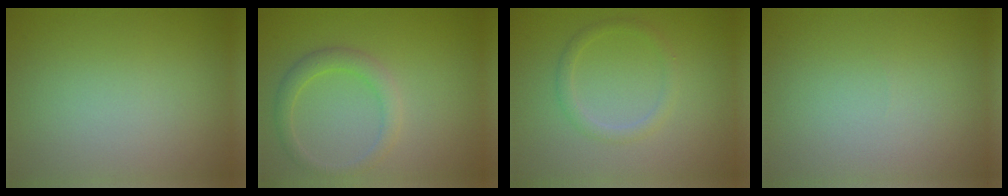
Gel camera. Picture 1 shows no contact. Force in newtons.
{"total": 2.2, "press": 2.2, "slide": 0.1}
{"total": 1.5, "press": 1.5, "slide": 0.1}
{"total": 0.0}